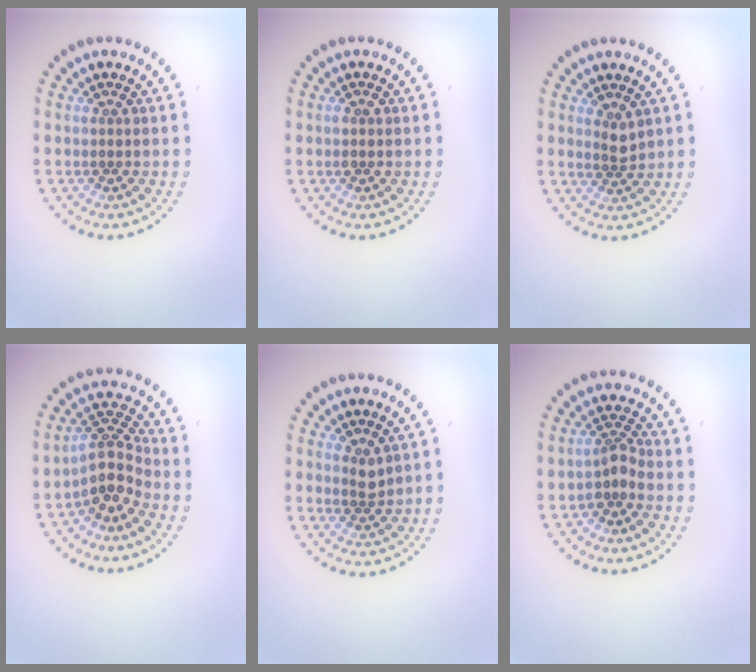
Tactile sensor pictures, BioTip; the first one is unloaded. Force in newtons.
{"total": 1.1, "press": 1.1, "slide": 0.2}
{"total": 1.4, "press": 1.2, "slide": 0.8}
{"total": 3.7, "press": 2.8, "slide": 2.5}
{"total": 1.4, "press": 1.2, "slide": 0.8}
{"total": 1.9, "press": 1.4, "slide": 1.3}